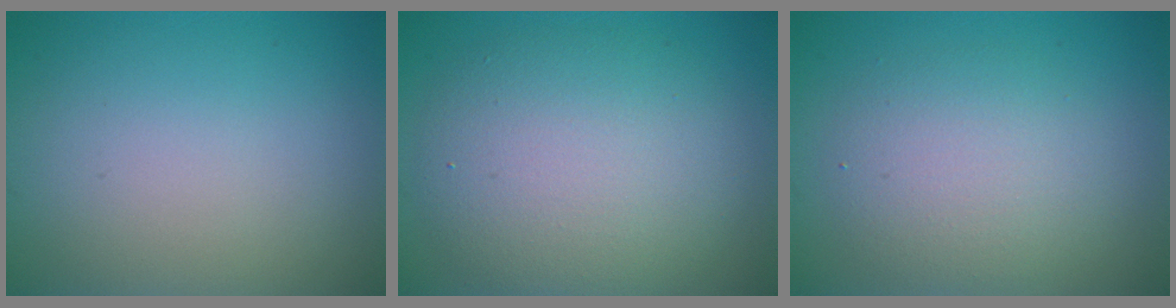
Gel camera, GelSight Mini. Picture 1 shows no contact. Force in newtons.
{"total": 7.3, "press": 7.3, "slide": 0.6}
{"total": 4.1, "press": 4.1, "slide": 0.3}